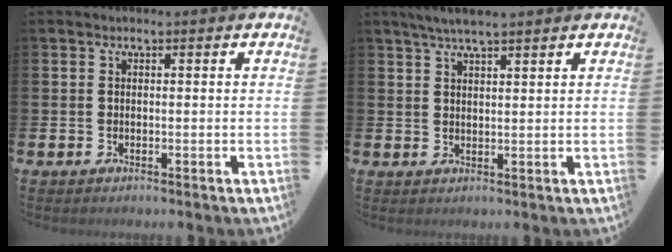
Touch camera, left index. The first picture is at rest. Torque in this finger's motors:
{"motor_torque": [0.39, -0.47, 0.12, 0.14]}